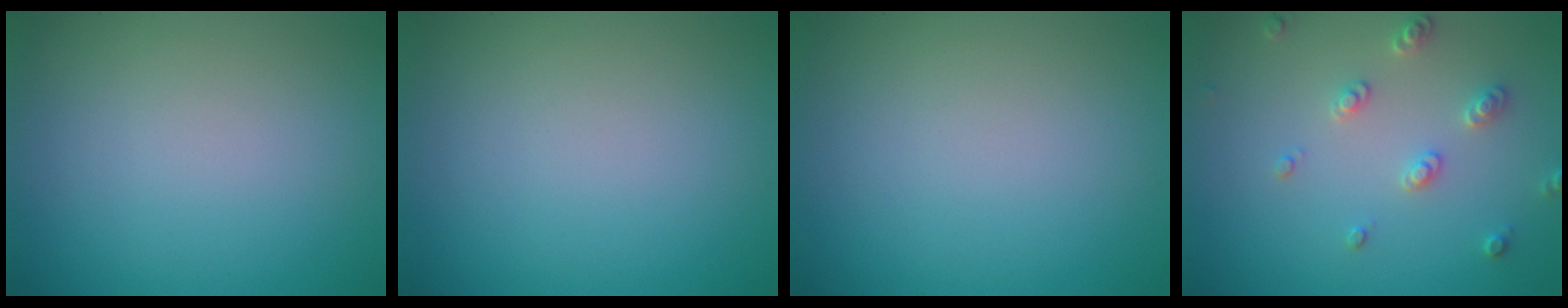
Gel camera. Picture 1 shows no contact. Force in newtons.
{"total": 0.0}
{"total": 0.0}
{"total": 2.5, "press": 2.4, "slide": 0.7}